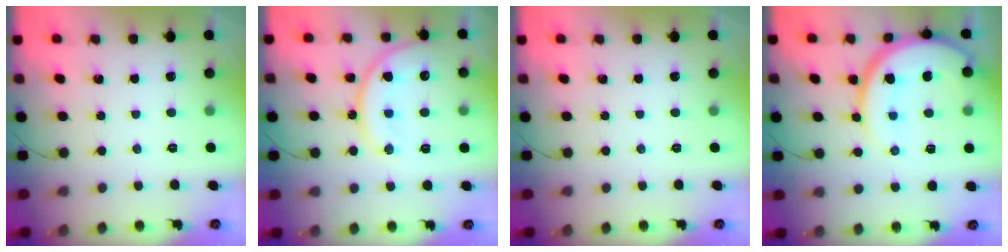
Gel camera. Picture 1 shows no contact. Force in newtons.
{"total": 14.7, "press": 14.6, "slide": 1.3}
{"total": 0.0}
{"total": 15.7, "press": 15.6, "slide": 1.4}